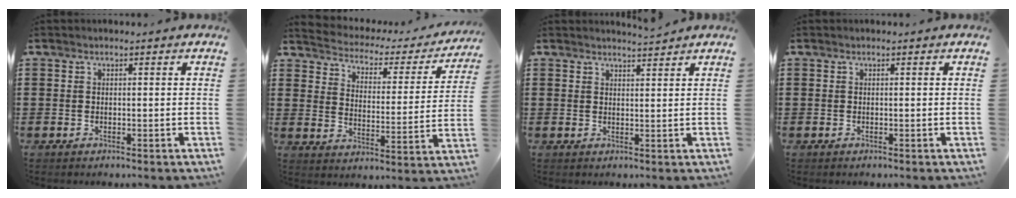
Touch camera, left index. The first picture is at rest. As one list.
[{"total": 2.3, "force": [2.0, 1.0, 0.5], "torque": [-0.029, -0.022, 0.024]}, {"total": 2.2, "force": [2.2, -0.2, 0.2], "torque": [-0.009, -0.004, 0.042]}, {"total": 0.0}]